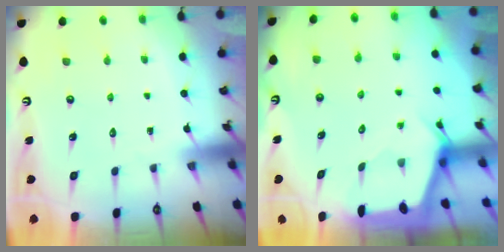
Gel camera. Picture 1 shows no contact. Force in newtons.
{"total": 2.5, "press": 2.4, "slide": 0.3}